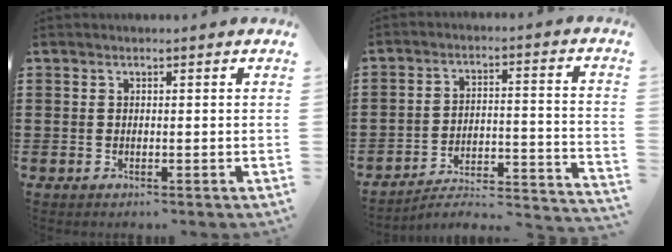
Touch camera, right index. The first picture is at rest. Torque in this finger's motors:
{"motor_torque": [-1.69, -0.45, -1.05, -0.21]}